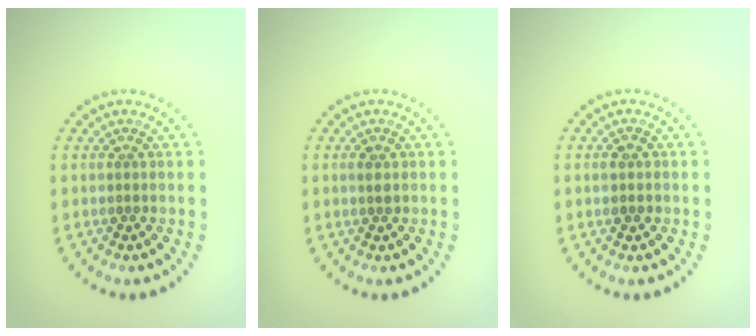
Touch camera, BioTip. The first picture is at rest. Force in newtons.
{"total": 0.9, "press": 0.9, "slide": 0.1}
{"total": 1.0, "press": 1.0, "slide": 0.1}